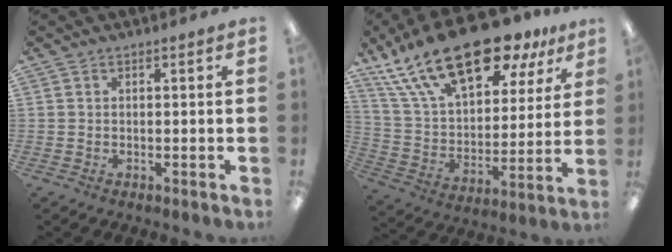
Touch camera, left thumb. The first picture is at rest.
{"total": 26.0, "force": [17.5, 10.9, 15.8], "torque": [-0.285, -0.100, 0.302]}